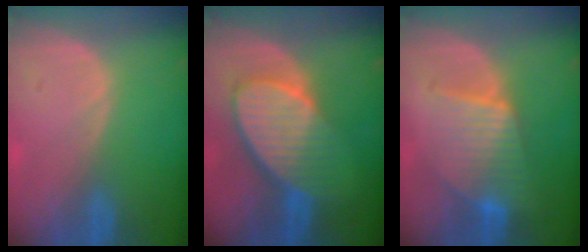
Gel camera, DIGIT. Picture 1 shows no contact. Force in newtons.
{"total": 9.1, "press": 8.1, "slide": 4.0}
{"total": 7.1, "press": 7.1, "slide": 0.1}